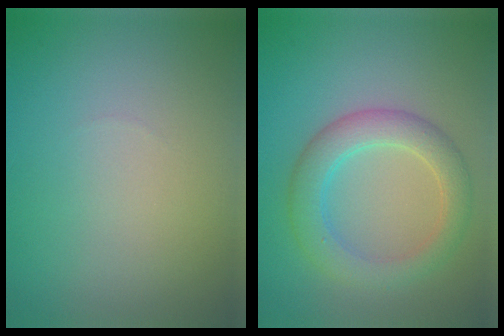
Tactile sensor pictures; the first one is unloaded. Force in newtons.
{"total": 4.2, "press": 4.2, "slide": 0.4}